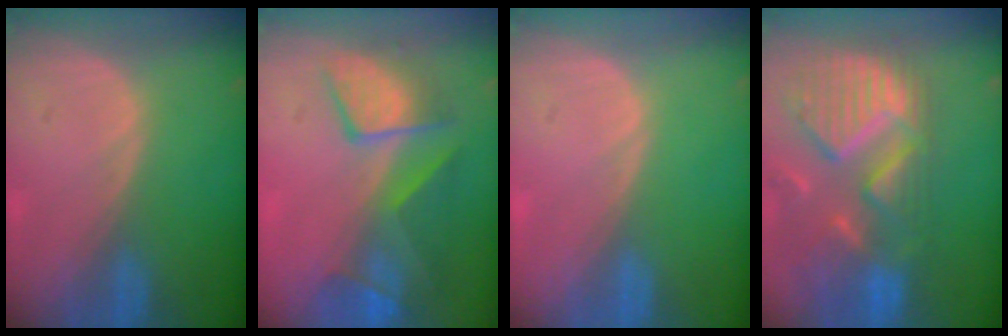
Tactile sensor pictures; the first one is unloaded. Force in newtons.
{"total": 9.7, "press": 8.4, "slide": 4.7}
{"total": 0.0}
{"total": 13.2, "press": 11.2, "slide": 7.0}